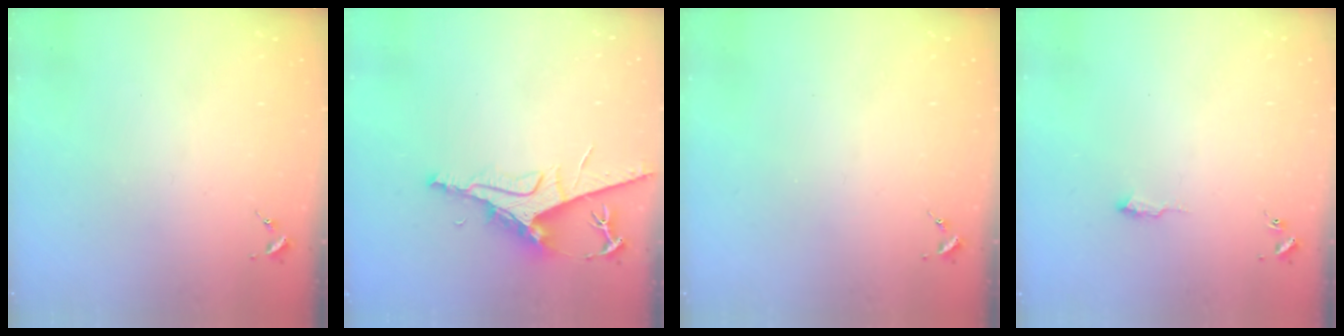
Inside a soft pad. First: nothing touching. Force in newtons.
{"total": 9.7, "press": 9.6, "slide": 1.2}
{"total": 0.0}
{"total": 5.0, "press": 4.9, "slide": 0.6}